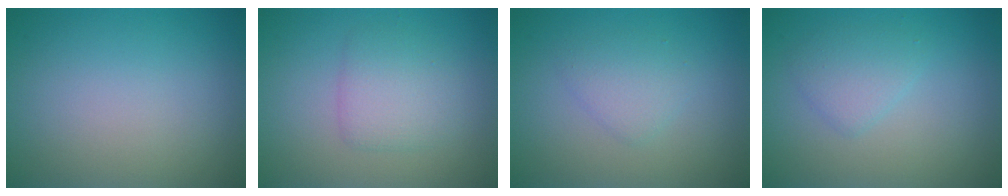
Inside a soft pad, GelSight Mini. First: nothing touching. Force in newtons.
{"total": 2.7, "press": 2.7, "slide": 0.1}
{"total": 1.9, "press": 1.9, "slide": 0.2}
{"total": 2.0, "press": 2.0, "slide": 0.1}